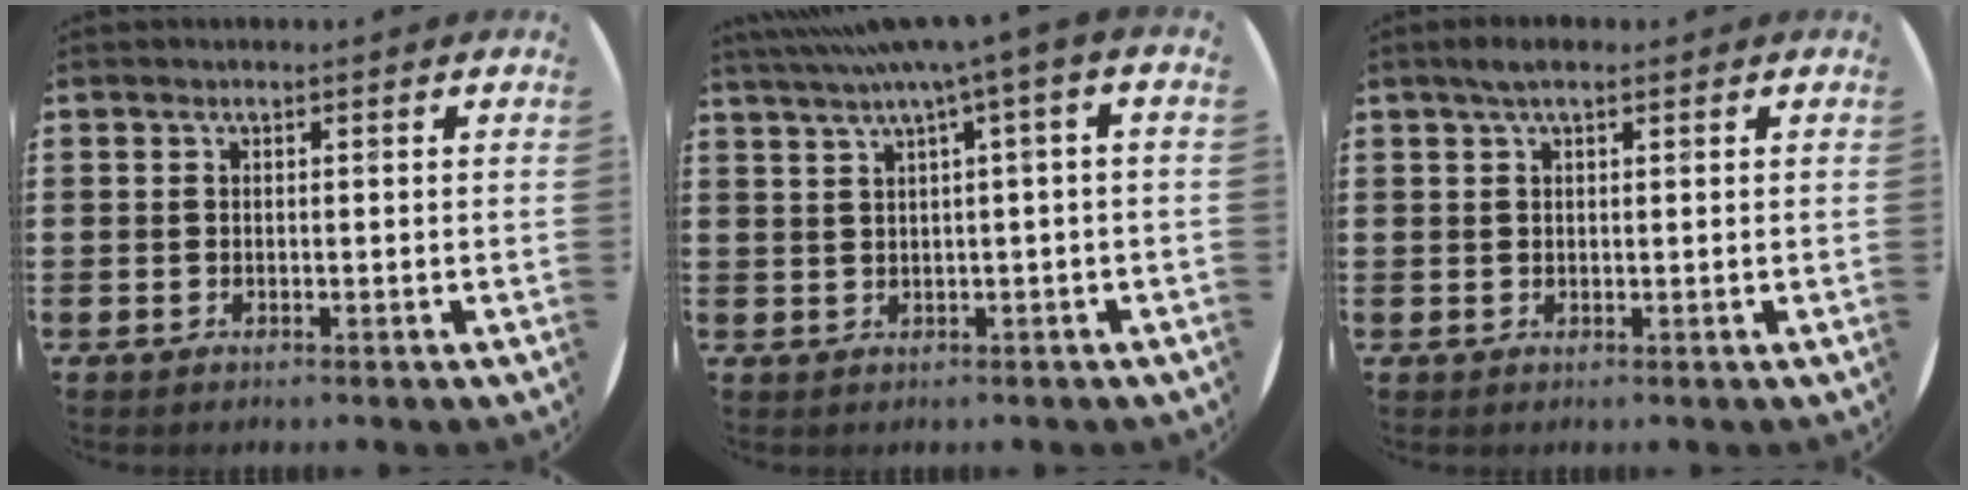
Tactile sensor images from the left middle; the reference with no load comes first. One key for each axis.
{"total": 4.4, "fx": 1.4, "fy": -0.3, "fz": 4.1, "tx": -0.080, "ty": -0.004, "tz": 0.019}
{"total": 1.9, "fx": 1.2, "fy": 0.5, "fz": 1.4, "tx": -0.027, "ty": 0.008, "tz": 0.019}